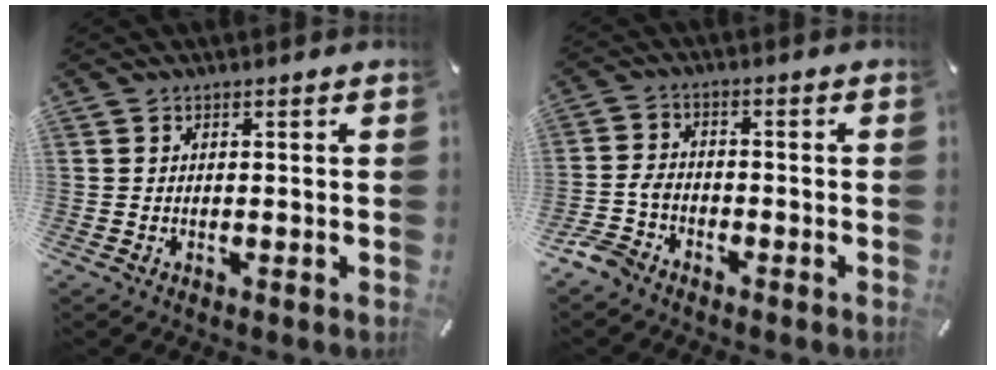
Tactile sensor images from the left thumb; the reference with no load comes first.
{"total": 5.4, "force": [-3.7, 3.2, 2.2], "torque": [-0.059, 0.017, -0.075]}